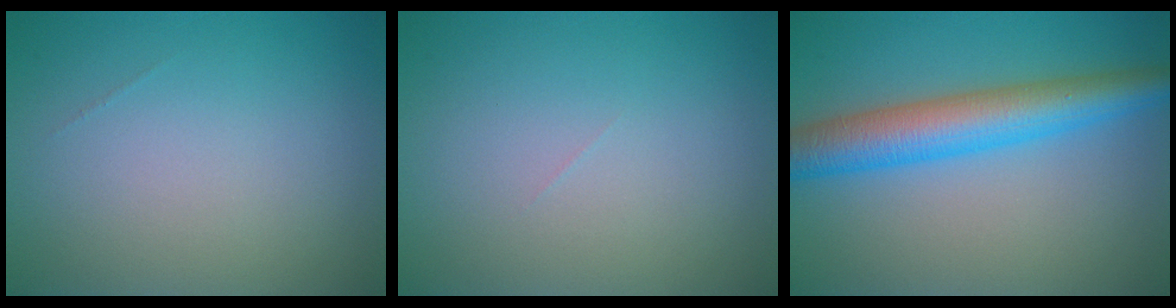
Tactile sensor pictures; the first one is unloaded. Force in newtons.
{"total": 0.0}
{"total": 6.7, "press": 6.7, "slide": 0.1}